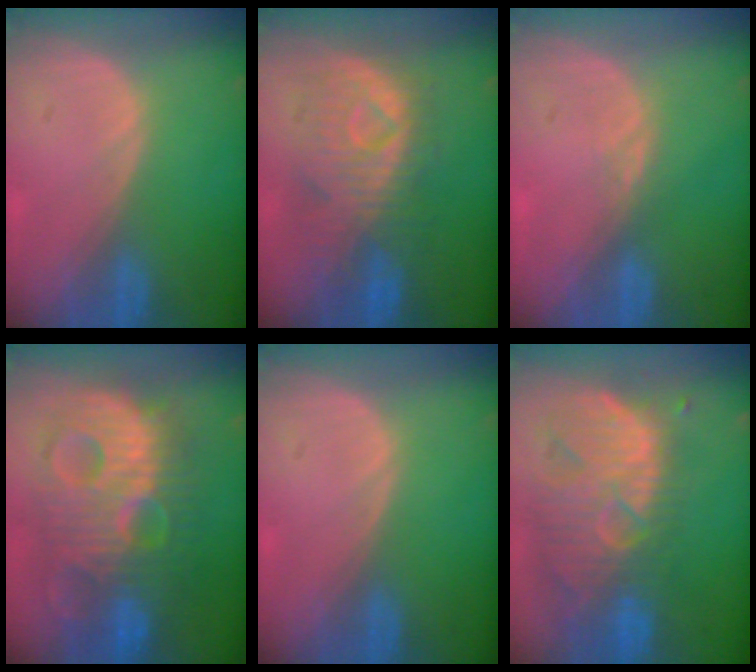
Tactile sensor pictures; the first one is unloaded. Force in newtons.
{"total": 9.4, "press": 9.0, "slide": 2.4}
{"total": 1.1, "press": 1.0, "slide": 0.5}
{"total": 13.7, "press": 13.7, "slide": 1.1}
{"total": 0.0}
{"total": 12.5, "press": 11.0, "slide": 6.0}